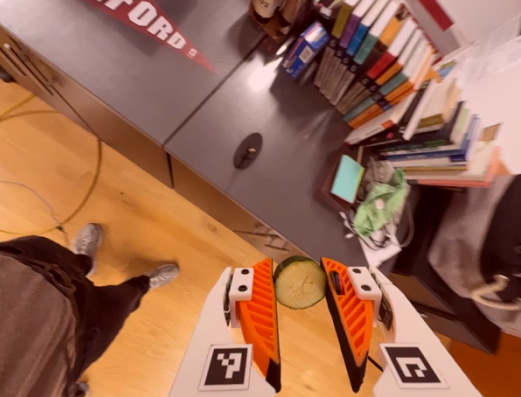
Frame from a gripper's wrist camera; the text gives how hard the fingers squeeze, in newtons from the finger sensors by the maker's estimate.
{"total": 6.6, "left": 5.9, "right": 7.2}